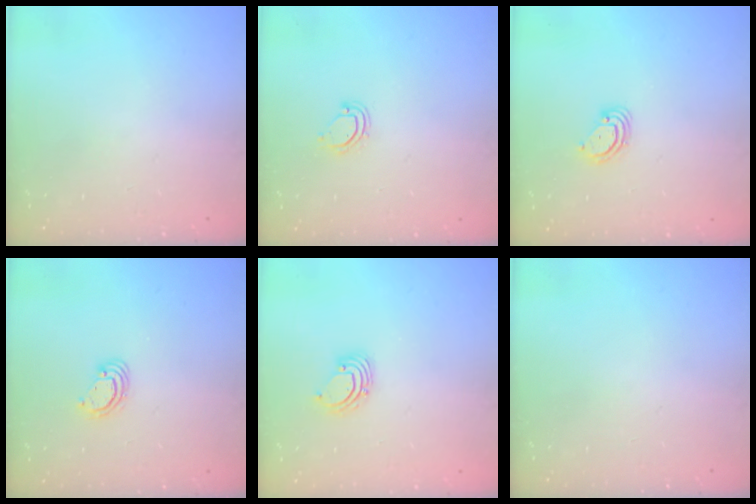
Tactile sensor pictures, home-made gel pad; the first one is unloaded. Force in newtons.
{"total": 4.3, "press": 4.3, "slide": 0.3}
{"total": 3.8, "press": 3.8, "slide": 0.3}
{"total": 3.9, "press": 3.8, "slide": 0.4}
{"total": 2.2, "press": 2.2, "slide": 0.2}
{"total": 0.0}